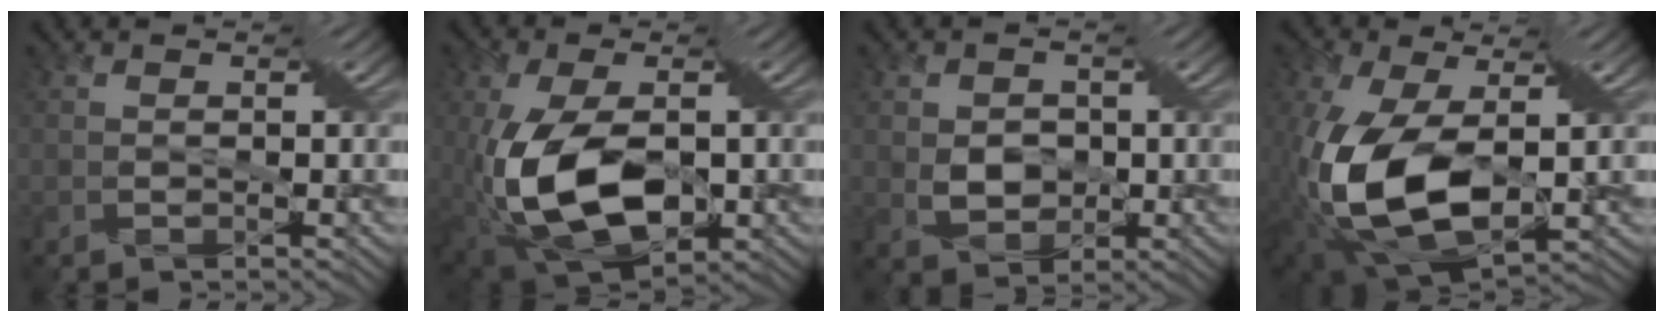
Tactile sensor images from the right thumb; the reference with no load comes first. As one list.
[{"total": 14.2, "force": [-2.2, 7.5, 11.8], "torque": [-0.259, -0.029, -0.034]}, {"total": 3.7, "force": [0.2, 2.9, 2.2], "torque": [-0.068, -0.005, -0.001]}, {"total": 14.2, "force": [-1.8, 7.8, 11.8], "torque": [-0.284, -0.034, -0.024]}]